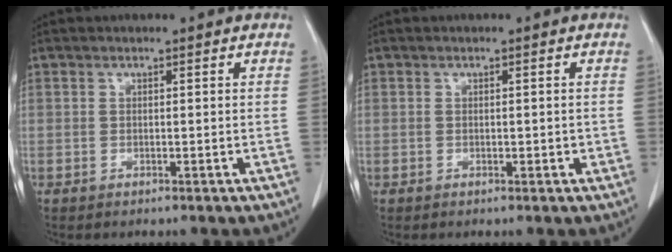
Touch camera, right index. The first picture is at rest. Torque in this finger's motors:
{"motor_torque": [-0.28, 0.49, -0.03, 0.00]}